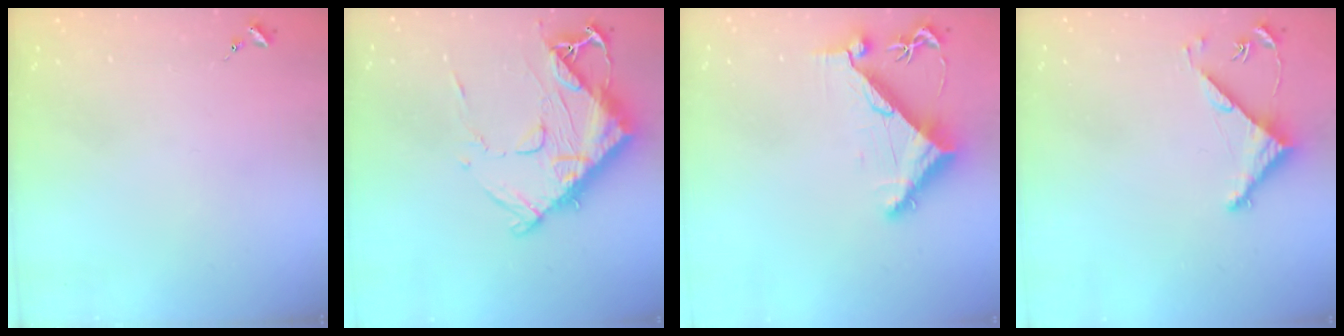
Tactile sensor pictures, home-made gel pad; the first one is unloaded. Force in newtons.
{"total": 15.6, "press": 15.6, "slide": 1.1}
{"total": 7.9, "press": 7.8, "slide": 1.0}
{"total": 4.8, "press": 4.8, "slide": 0.3}